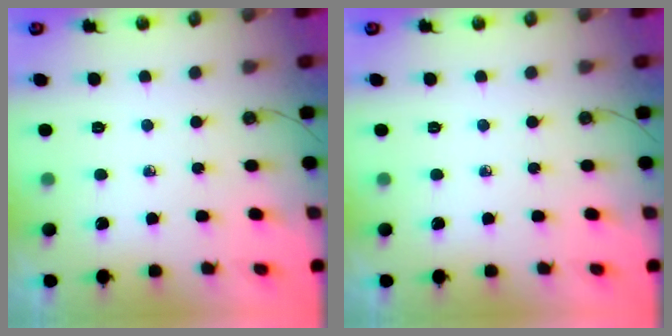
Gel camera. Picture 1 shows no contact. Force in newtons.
{"total": 0.0}